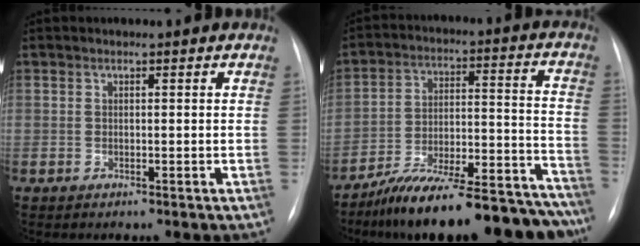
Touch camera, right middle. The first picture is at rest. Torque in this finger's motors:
{"motor_torque": [1.08, -1.06, 0.40, 0.21]}